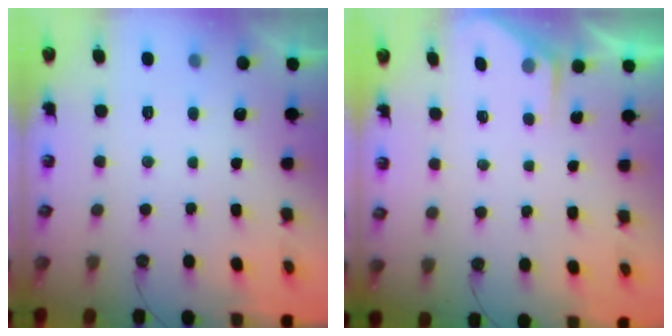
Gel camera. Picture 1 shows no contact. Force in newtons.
{"total": 2.2, "press": 2.2, "slide": 0.3}